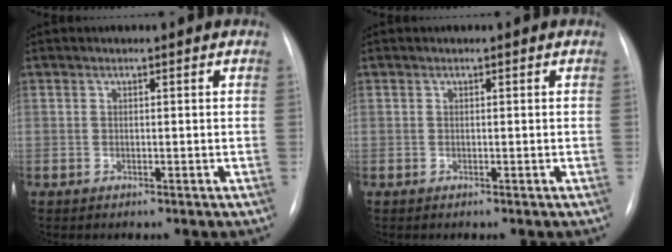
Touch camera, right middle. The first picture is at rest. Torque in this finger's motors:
{"motor_torque": [-0.35, 0.02, -0.04, 0.00]}